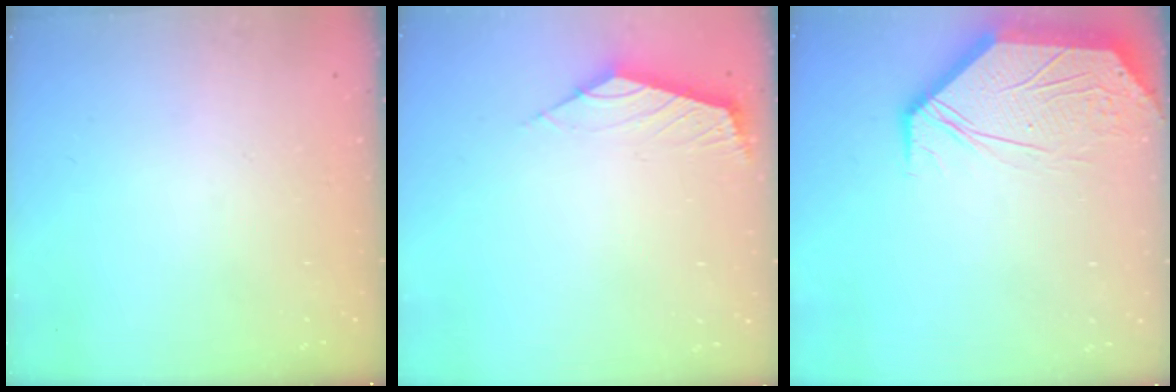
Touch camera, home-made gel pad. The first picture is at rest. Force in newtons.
{"total": 2.5, "press": 2.4, "slide": 0.6}
{"total": 7.3, "press": 7.3, "slide": 0.6}